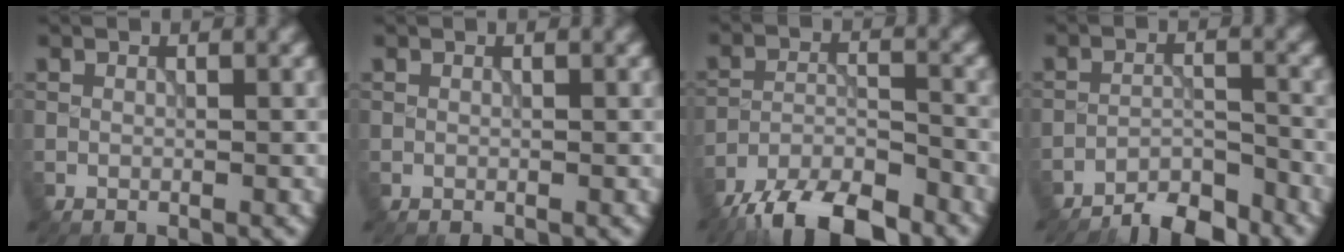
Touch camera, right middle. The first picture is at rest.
{"total": 0.0}
{"total": 8.7, "force": [-7.1, 2.4, 4.3], "torque": [-0.071, -0.003, -0.133]}
{"total": 4.9, "force": [-4.5, 1.0, 1.7], "torque": [-0.023, 0.002, -0.082]}